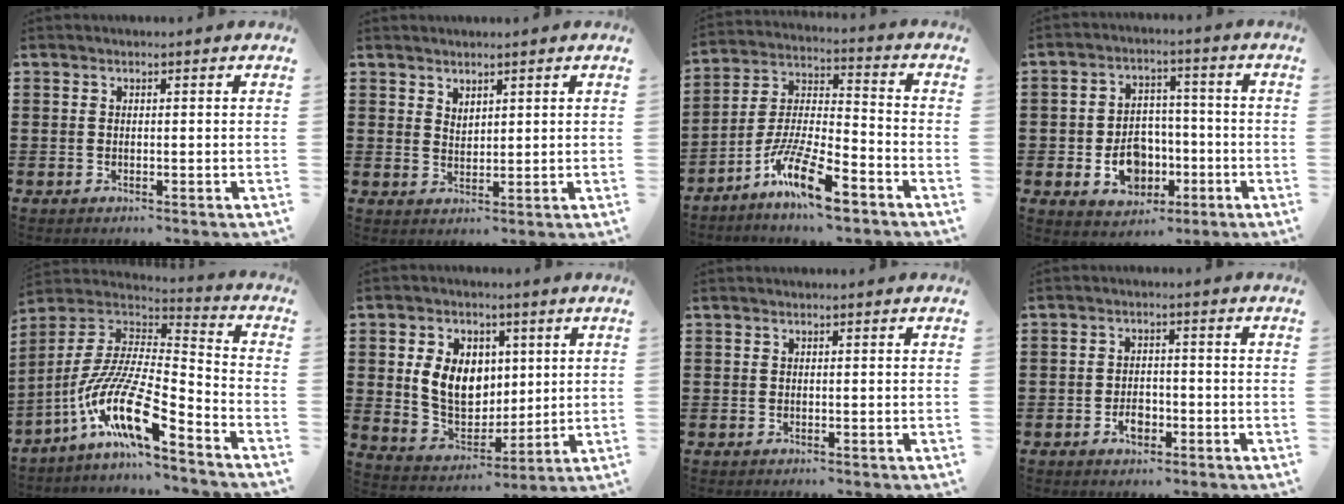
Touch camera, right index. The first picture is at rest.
{"total": 2.0, "force": [1.9, 0.7, 0.0], "torque": [-0.003, 0.005, 0.038]}
{"total": 12.0, "force": [-8.1, 2.8, 8.5], "torque": [-0.176, 0.013, -0.155]}
{"total": 7.8, "force": [-2.0, 6.2, 4.3], "torque": [-0.064, 0.010, -0.036]}
{"total": 14.2, "force": [-8.7, 2.6, 10.9], "torque": [-0.226, -0.007, -0.171]}
{"total": 9.2, "force": [1.7, 7.1, 5.6], "torque": [-0.127, 0.011, 0.029]}
{"total": 0.0}
{"total": 3.2, "force": [-1.3, 2.0, 2.1], "torque": [-0.032, -0.001, -0.026]}